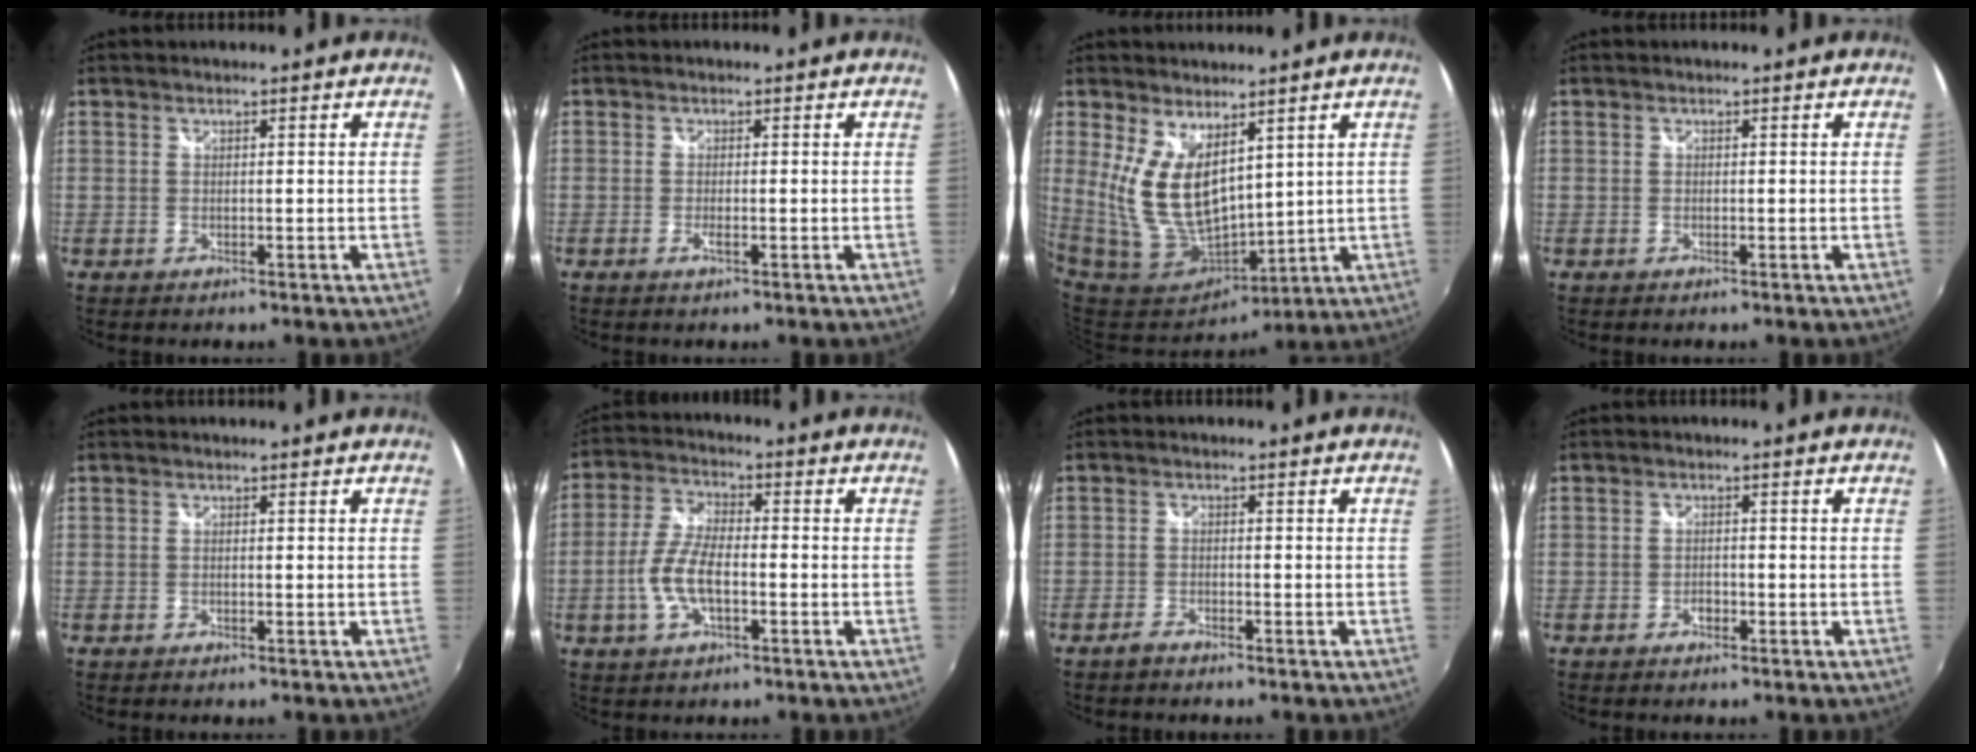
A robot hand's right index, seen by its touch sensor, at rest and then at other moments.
{"total": 1.1, "force": [-0.4, 0.1, 1.0], "torque": [-0.020, -0.001, -0.007]}
{"total": 12.3, "force": [4.8, 6.6, 9.3], "torque": [-0.184, -0.015, 0.116]}
{"total": 0.0}
{"total": 0.0}
{"total": 8.3, "force": [-2.4, 3.4, 7.2], "torque": [-0.154, 0.006, -0.044]}
{"total": 1.7, "force": [-1.6, 0.4, 0.4], "torque": [-0.017, -0.002, -0.034]}
{"total": 1.2, "force": [-0.8, 0.7, 0.5], "torque": [-0.010, 0.002, -0.012]}